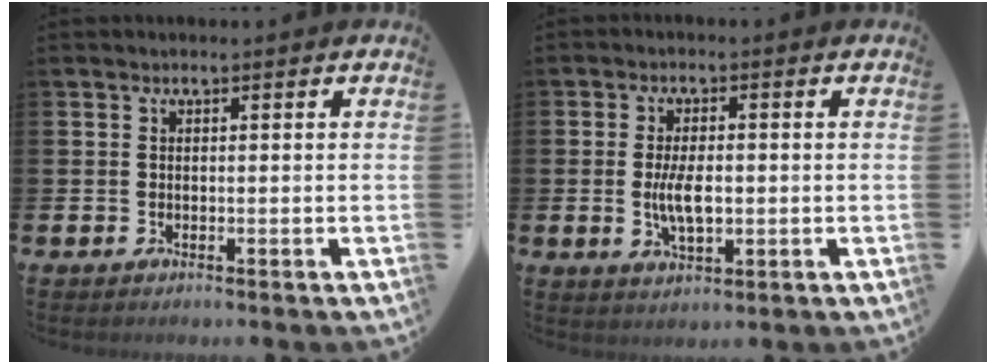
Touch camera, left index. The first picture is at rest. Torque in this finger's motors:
{"motor_torque": [1.38, 0.07, 0.46, 0.17]}